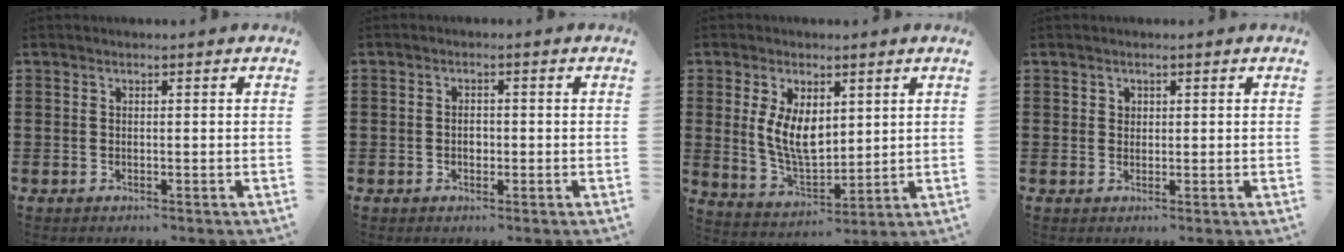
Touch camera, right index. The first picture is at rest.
{"total": 1.7, "force": [-0.2, 1.0, 1.4], "torque": [-0.026, 0.003, -0.005]}
{"total": 7.4, "force": [1.8, 4.3, 5.8], "torque": [-0.118, 0.002, 0.032]}
{"total": 1.1, "force": [0.5, 1.0, 0.2], "torque": [-0.007, 0.003, 0.011]}